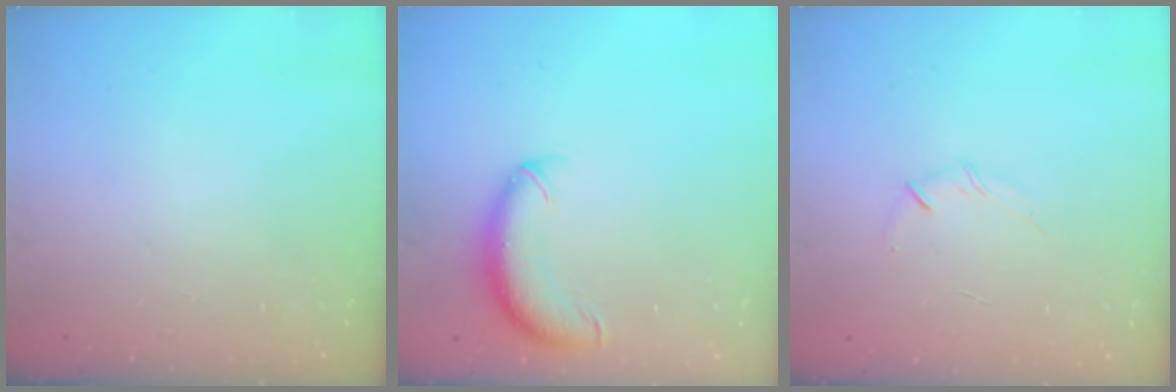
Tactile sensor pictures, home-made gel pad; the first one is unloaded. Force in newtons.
{"total": 11.5, "press": 11.2, "slide": 2.6}
{"total": 3.7, "press": 3.6, "slide": 1.1}